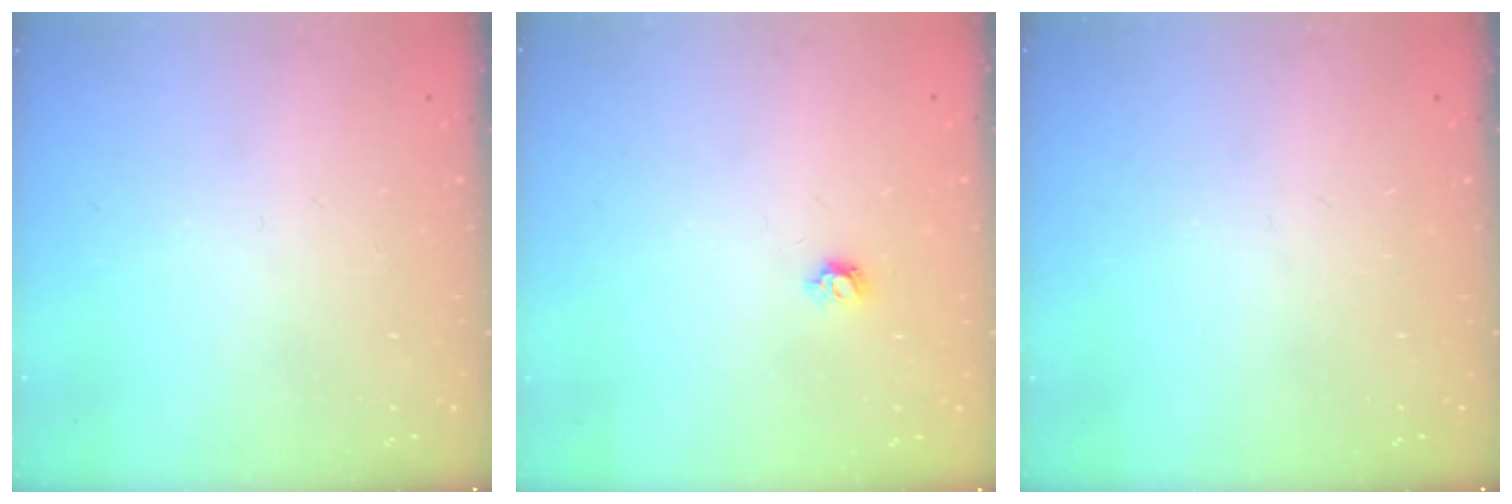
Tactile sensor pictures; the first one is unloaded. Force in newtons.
{"total": 3.8, "press": 3.7, "slide": 0.6}
{"total": 0.0}